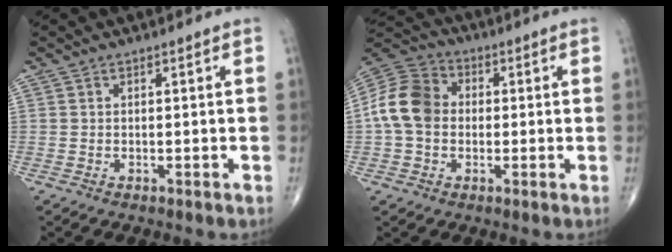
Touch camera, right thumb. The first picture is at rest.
{"total": 11.5, "force": [0.0, 9.0, 7.1], "torque": [-0.128, 0.031, -0.011]}